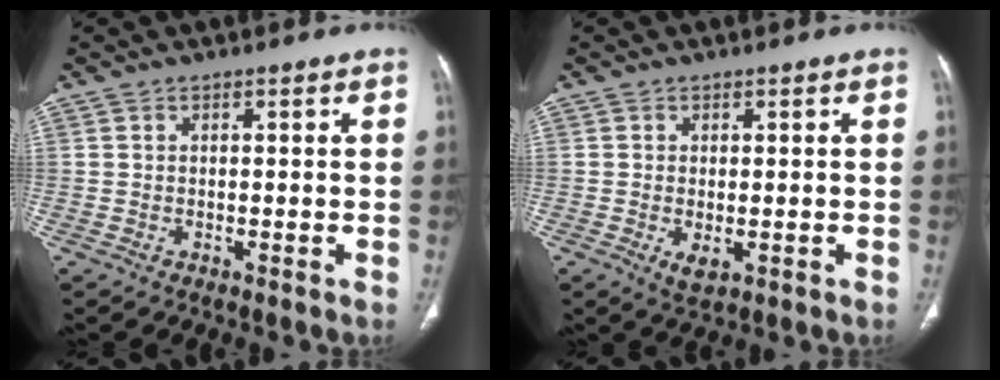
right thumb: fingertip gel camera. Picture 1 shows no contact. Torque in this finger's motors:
{"motor_torque": [-0.31, 0.22, -0.24, 0.30, 0.09]}